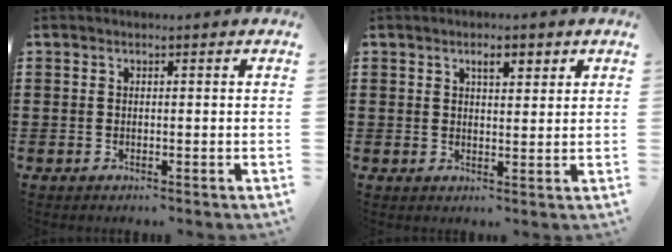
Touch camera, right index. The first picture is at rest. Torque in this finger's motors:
{"motor_torque": [0.14, -0.12, 0.06, 0.03]}